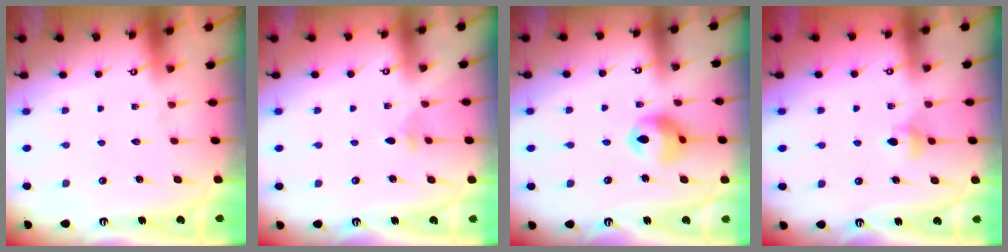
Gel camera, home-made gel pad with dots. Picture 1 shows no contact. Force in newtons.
{"total": 2.0, "press": 2.0, "slide": 0.5}
{"total": 11.3, "press": 11.2, "slide": 1.4}
{"total": 4.0, "press": 3.9, "slide": 0.7}